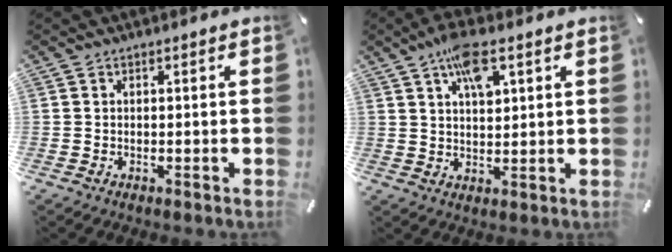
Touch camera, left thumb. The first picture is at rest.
{"total": 8.8, "force": [4.5, 3.9, 6.5], "torque": [-0.112, -0.006, 0.077]}